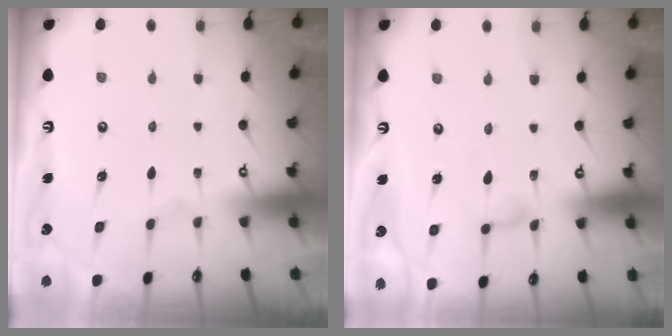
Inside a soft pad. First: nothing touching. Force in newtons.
{"total": 3.5, "press": 3.5, "slide": 0.3}